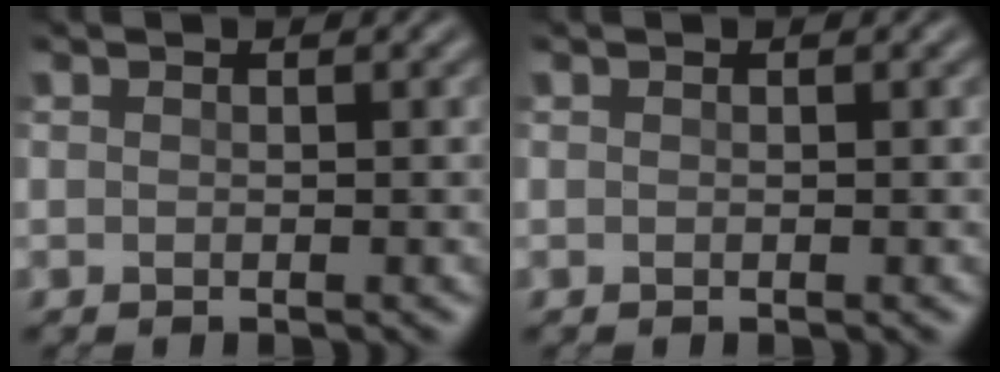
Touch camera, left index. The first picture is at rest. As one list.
[{"total": 0.0}]